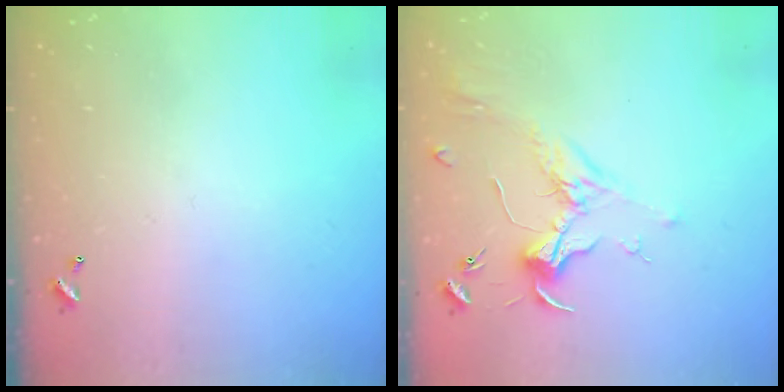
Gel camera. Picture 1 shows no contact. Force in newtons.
{"total": 1.9, "press": 1.7, "slide": 0.7}